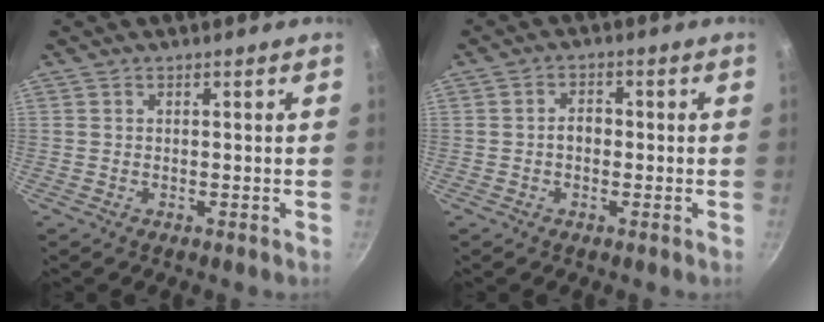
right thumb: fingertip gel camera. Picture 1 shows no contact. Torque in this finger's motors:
{"motor_torque": [-0.19, 0.48, 0.36, -0.21, -0.02]}